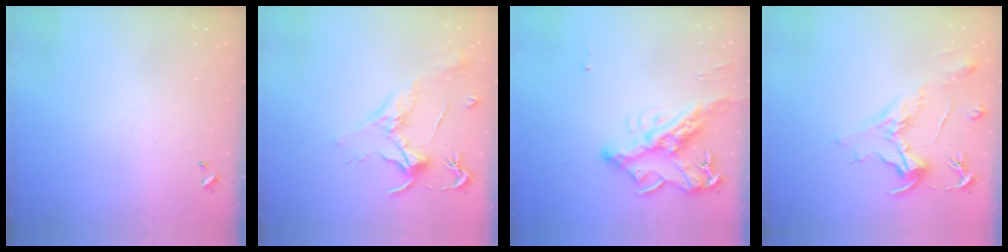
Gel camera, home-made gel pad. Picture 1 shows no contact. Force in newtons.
{"total": 2.0, "press": 1.8, "slide": 0.8}
{"total": 16.1, "press": 16.0, "slide": 2.4}
{"total": 2.0, "press": 1.5, "slide": 1.3}